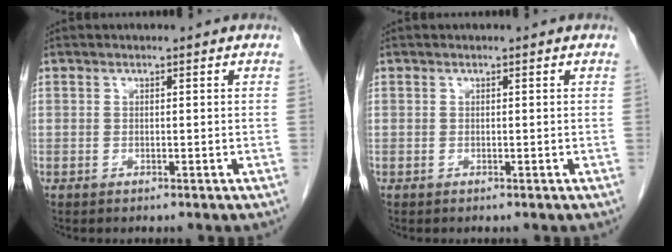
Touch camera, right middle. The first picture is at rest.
{"total": 0.0}